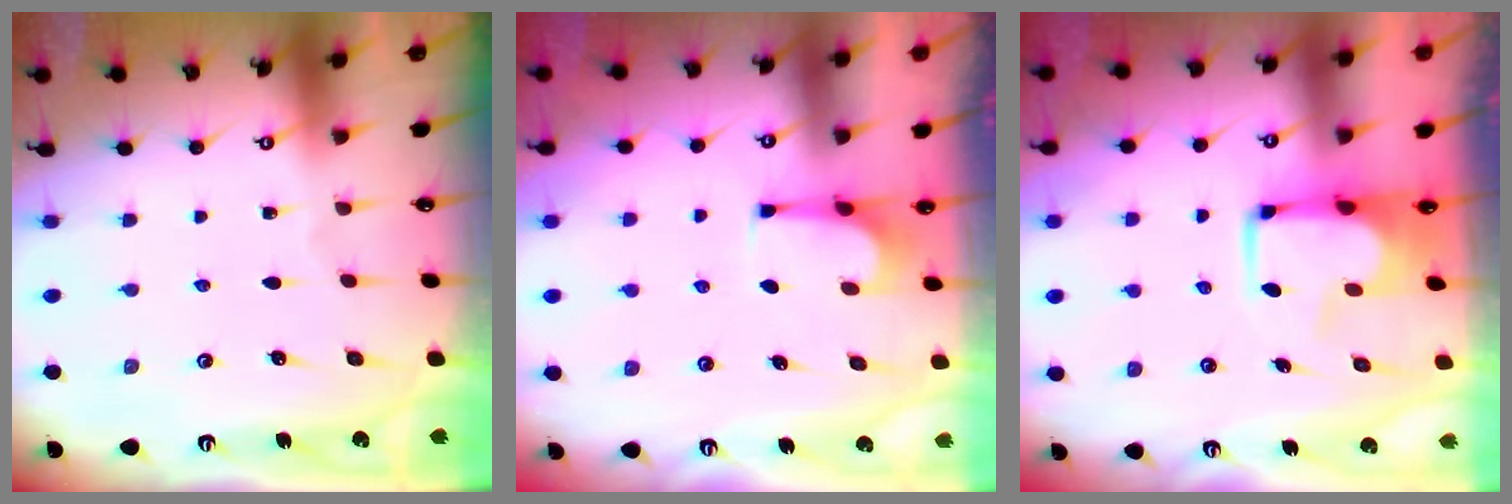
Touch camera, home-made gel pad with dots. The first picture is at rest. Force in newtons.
{"total": 1.4, "press": 1.4, "slide": 0.4}
{"total": 2.7, "press": 2.7, "slide": 0.5}